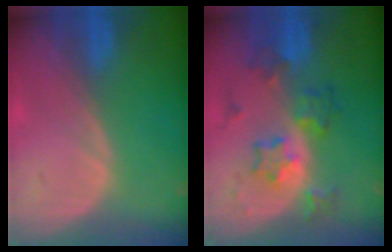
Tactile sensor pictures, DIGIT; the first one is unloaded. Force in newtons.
{"total": 6.5, "press": 6.5, "slide": 0.2}